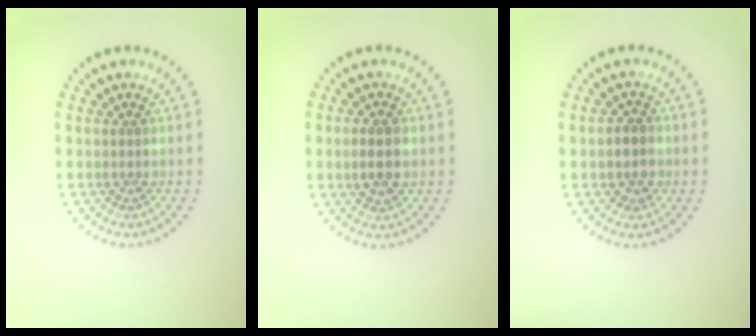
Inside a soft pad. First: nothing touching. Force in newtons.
{"total": 2.9, "press": 2.9, "slide": 0.1}
{"total": 2.6, "press": 2.5, "slide": 0.7}